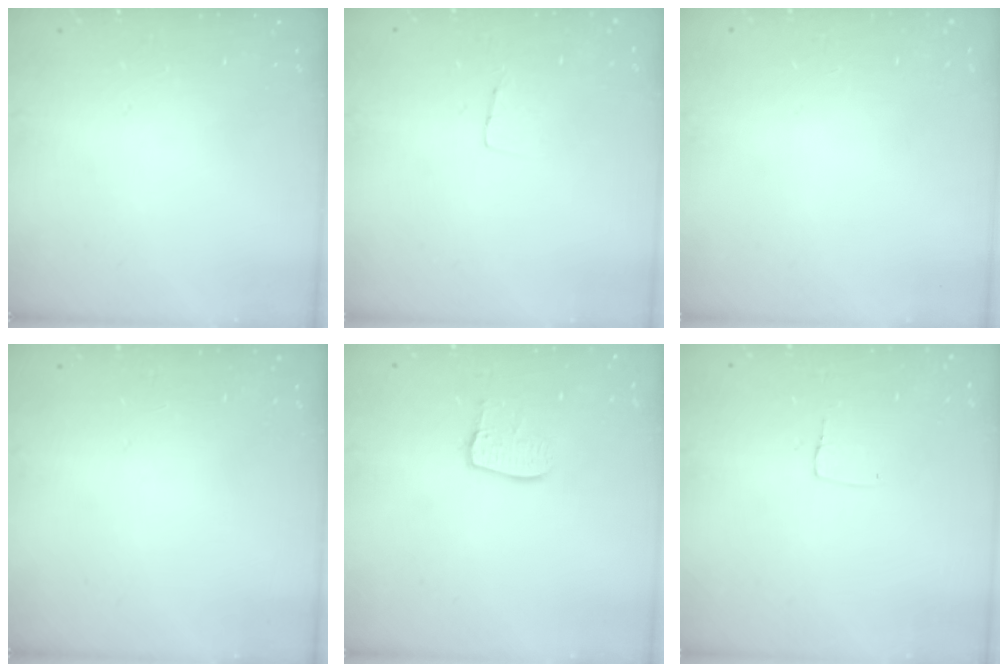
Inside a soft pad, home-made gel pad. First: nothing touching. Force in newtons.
{"total": 3.2, "press": 3.2, "slide": 0.2}
{"total": 0.0}
{"total": 0.0}
{"total": 8.2, "press": 8.2, "slide": 0.7}
{"total": 3.7, "press": 3.7, "slide": 0.1}